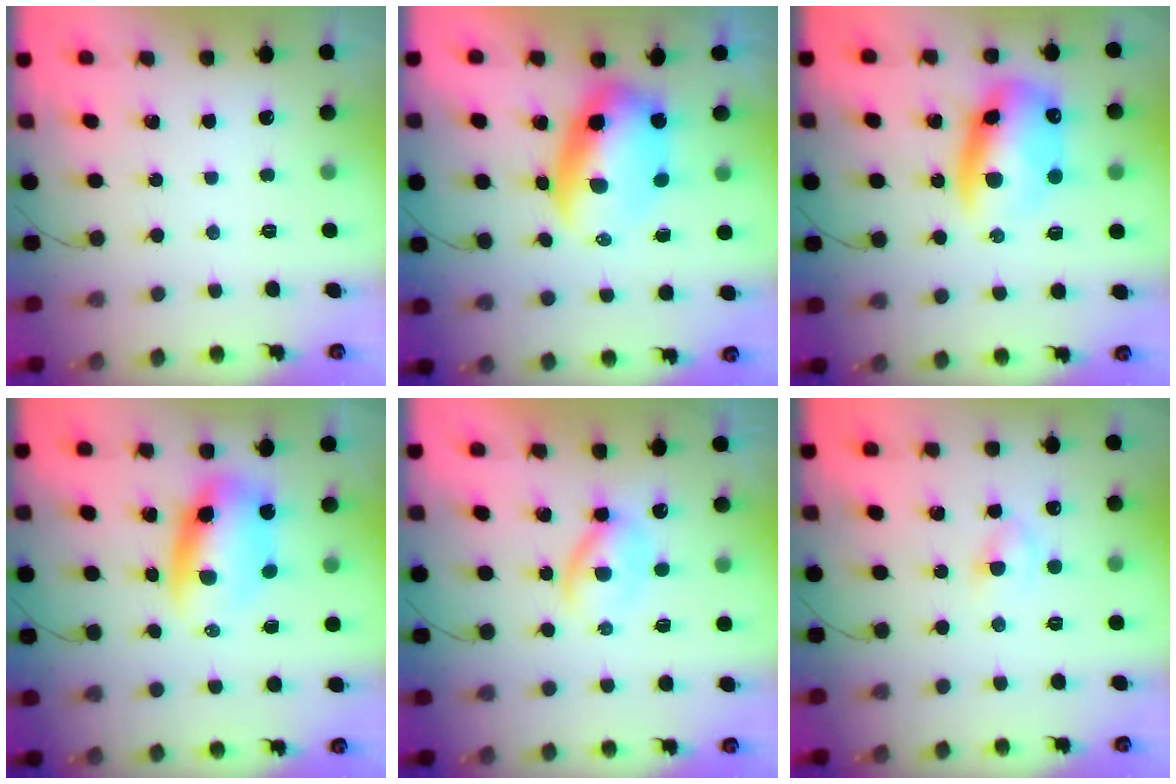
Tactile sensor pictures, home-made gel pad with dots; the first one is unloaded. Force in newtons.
{"total": 9.6, "press": 9.2, "slide": 2.5}
{"total": 13.1, "press": 12.7, "slide": 3.2}
{"total": 9.0, "press": 8.7, "slide": 2.2}
{"total": 2.8, "press": 2.8, "slide": 0.5}
{"total": 3.0, "press": 2.7, "slide": 1.2}